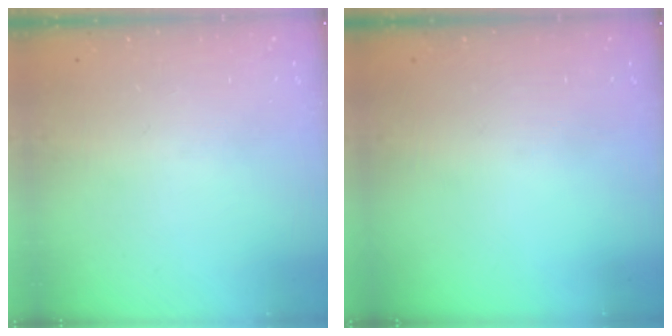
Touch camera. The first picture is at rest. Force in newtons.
{"total": 0.0}